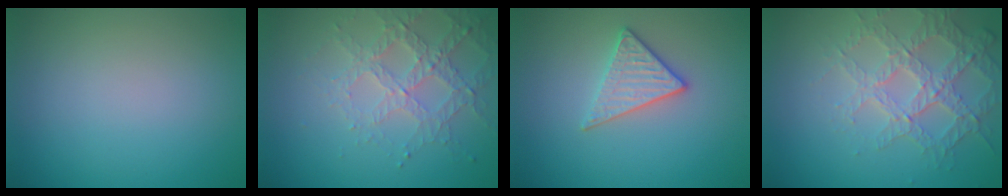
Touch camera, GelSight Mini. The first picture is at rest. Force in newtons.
{"total": 3.3, "press": 3.2, "slide": 0.6}
{"total": 2.7, "press": 2.6, "slide": 1.0}
{"total": 3.7, "press": 3.6, "slide": 0.9}